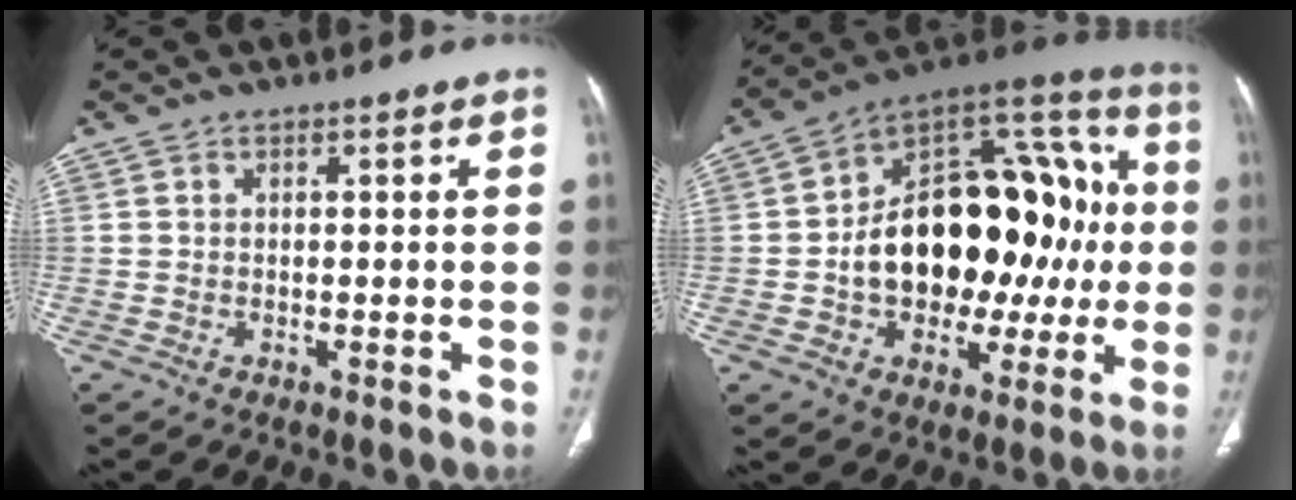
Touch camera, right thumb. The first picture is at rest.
{"total": 29.5, "force": [-0.5, 18.0, 23.3], "torque": [-0.316, 0.050, 0.000]}